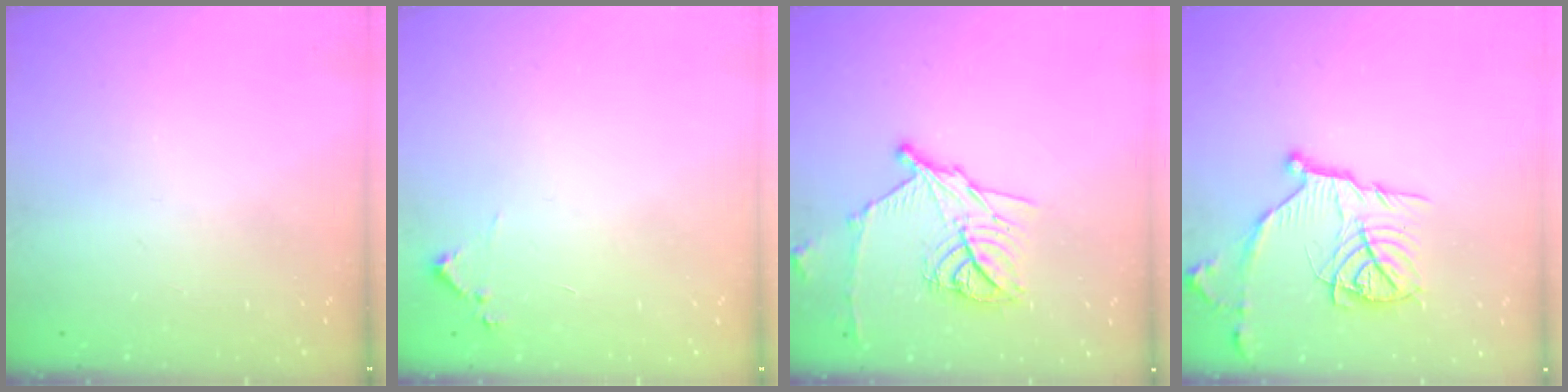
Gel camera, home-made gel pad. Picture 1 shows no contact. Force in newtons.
{"total": 5.7, "press": 5.7, "slide": 0.6}
{"total": 14.9, "press": 14.9, "slide": 0.8}
{"total": 15.2, "press": 15.2, "slide": 1.1}